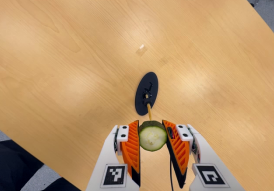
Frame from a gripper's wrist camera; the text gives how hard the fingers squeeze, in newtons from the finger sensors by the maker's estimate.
{"total": 11.0, "left": 9.9, "right": 12.1}